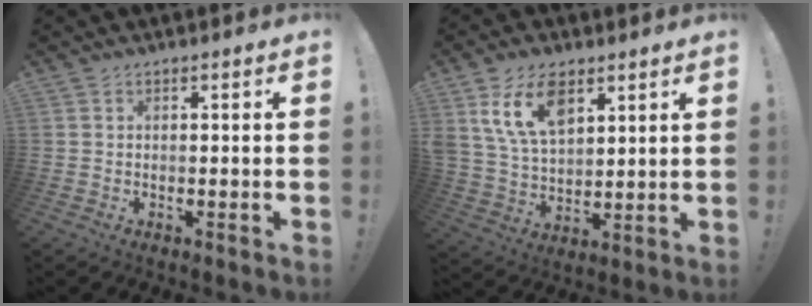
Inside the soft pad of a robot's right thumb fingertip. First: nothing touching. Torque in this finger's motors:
{"motor_torque": [1.83, 2.80, 0.79, 0.37, 0.12]}